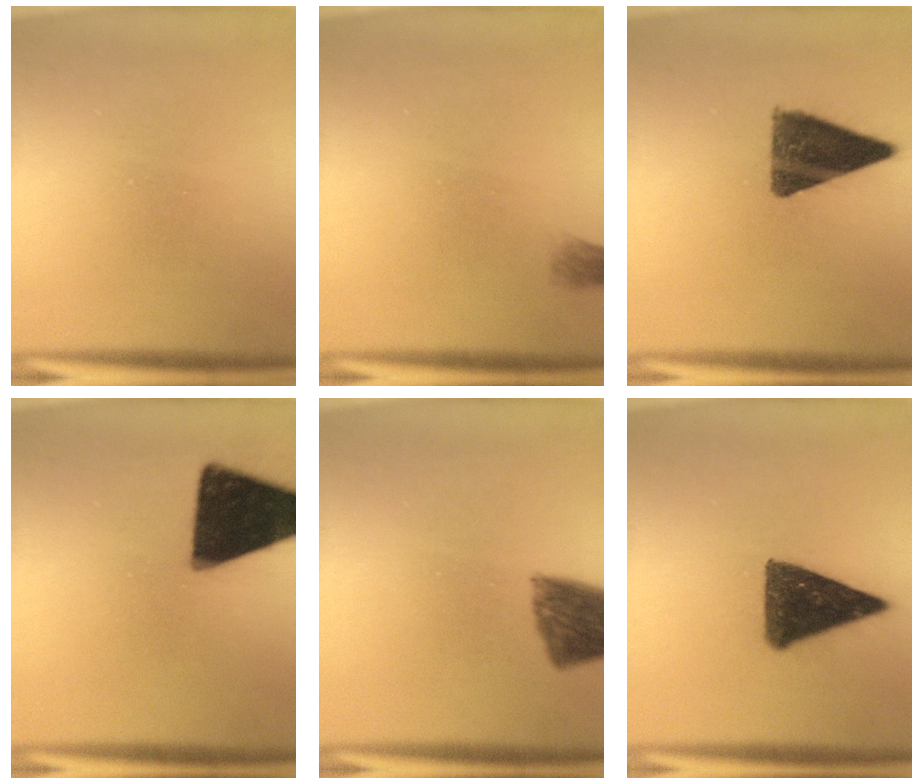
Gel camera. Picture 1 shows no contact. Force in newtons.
{"total": 1.1}
{"total": 10.9}
{"total": 18.3}
{"total": 8.6}
{"total": 11.5}